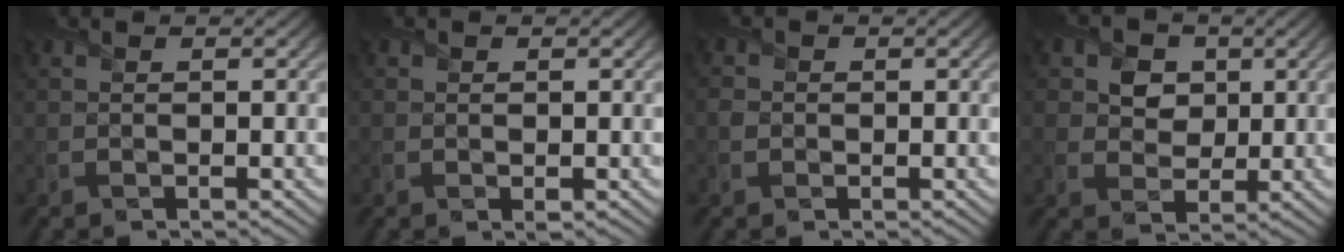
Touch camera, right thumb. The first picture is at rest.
{"total": 0.7, "force": [0.0, 0.5, 0.5], "torque": [-0.007, -0.006, -0.001]}
{"total": 1.3, "force": [-0.2, 1.3, 0.3], "torque": [-0.005, -0.006, -0.011]}
{"total": 5.8, "force": [1.9, 4.9, 2.6], "torque": [-0.075, -0.008, 0.023]}